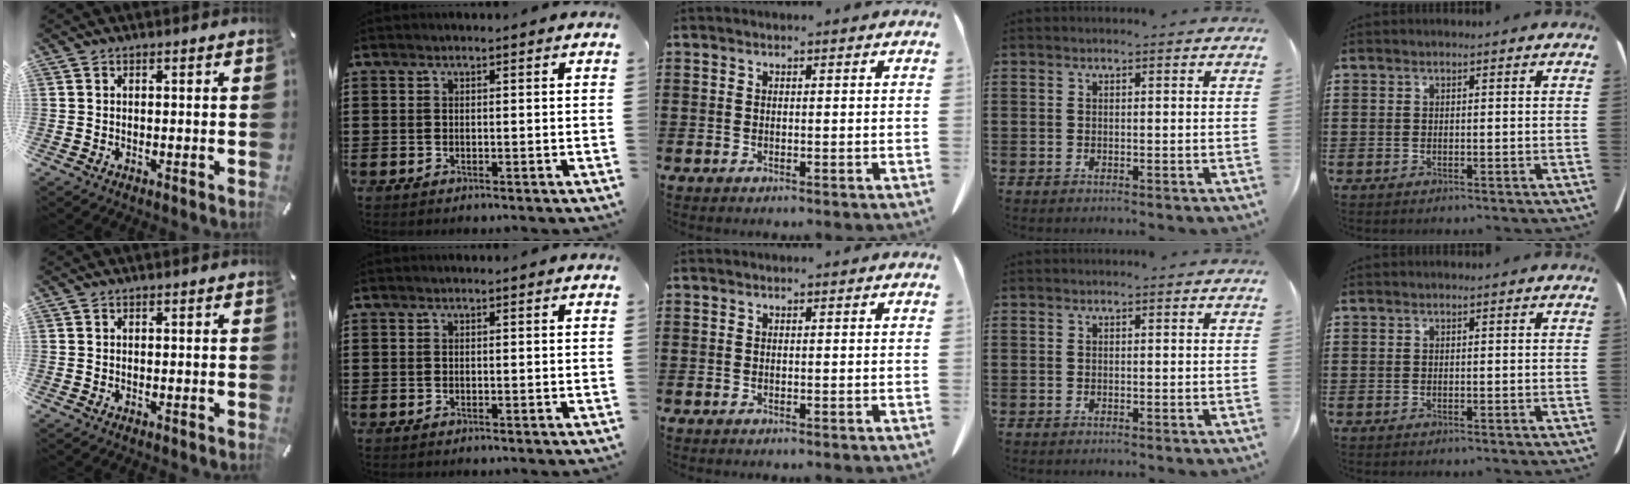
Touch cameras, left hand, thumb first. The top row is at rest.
{}